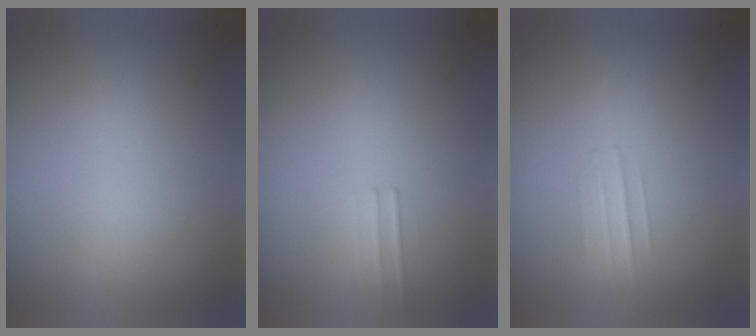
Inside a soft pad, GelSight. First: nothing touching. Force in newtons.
{"total": 1.1}
{"total": 1.3}